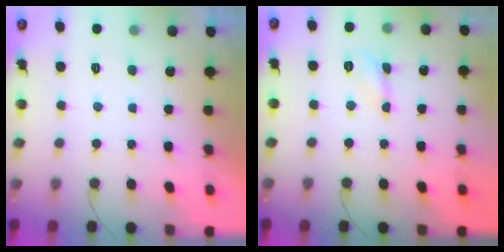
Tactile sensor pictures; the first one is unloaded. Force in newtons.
{"total": 4.3, "press": 4.2, "slide": 0.3}